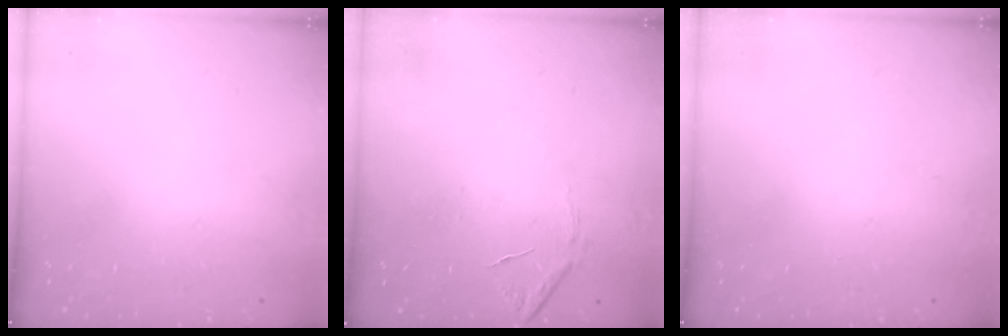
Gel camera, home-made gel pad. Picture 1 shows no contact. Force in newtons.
{"total": 7.6, "press": 7.5, "slide": 0.3}
{"total": 0.0}